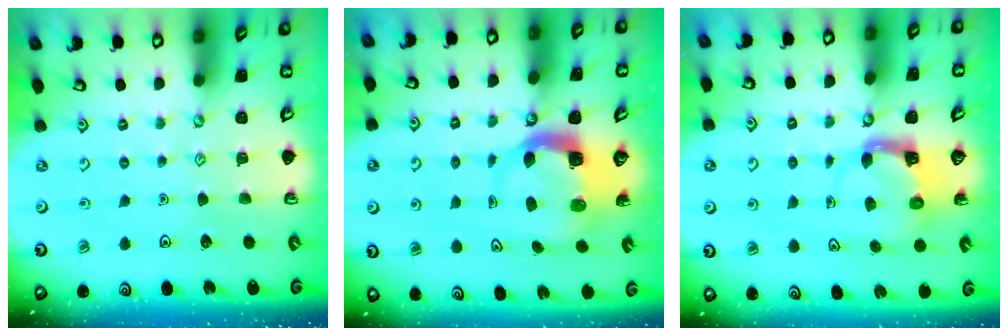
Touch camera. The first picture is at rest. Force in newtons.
{"total": 5.3, "press": 5.2, "slide": 0.7}
{"total": 3.7, "press": 3.6, "slide": 0.5}